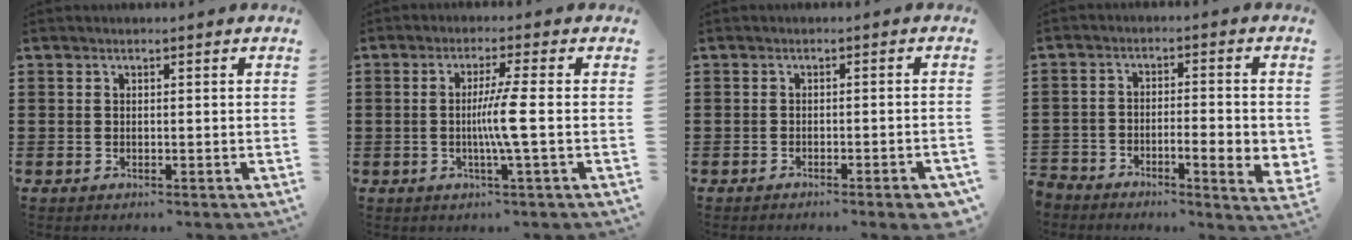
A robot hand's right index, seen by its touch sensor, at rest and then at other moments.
{"total": 5.3, "force": [-0.6, -0.8, 5.2], "torque": [-0.099, -0.011, -0.019]}
{"total": 2.1, "force": [-1.6, 0.0, 1.4], "torque": [-0.023, 0.000, -0.029]}
{"total": 4.9, "force": [-2.8, 1.6, 3.6], "torque": [-0.062, 0.002, -0.049]}